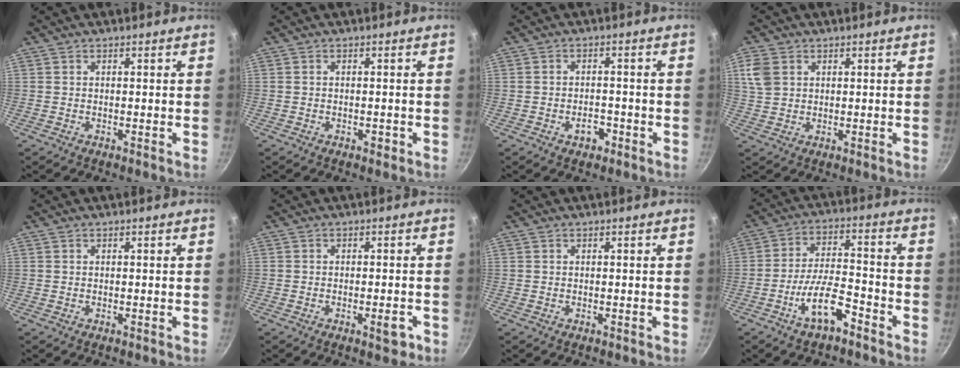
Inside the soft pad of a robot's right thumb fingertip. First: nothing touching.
{"total": 1.4, "force": [-0.6, 0.8, 0.9], "torque": [-0.012, 0.004, -0.009]}
{"total": 3.5, "force": [-1.8, 2.3, 2.0], "torque": [-0.015, 0.017, -0.024]}
{"total": 5.3, "force": [1.8, 4.1, 2.9], "torque": [-0.049, 0.000, 0.038]}
{"total": 0.0}
{"total": 3.2, "force": [-1.5, 1.2, 2.5], "torque": [-0.023, 0.014, -0.016]}
{"total": 0.0}
{"total": 9.9, "force": [-5.6, 3.5, 7.3], "torque": [-0.123, 0.045, -0.102]}